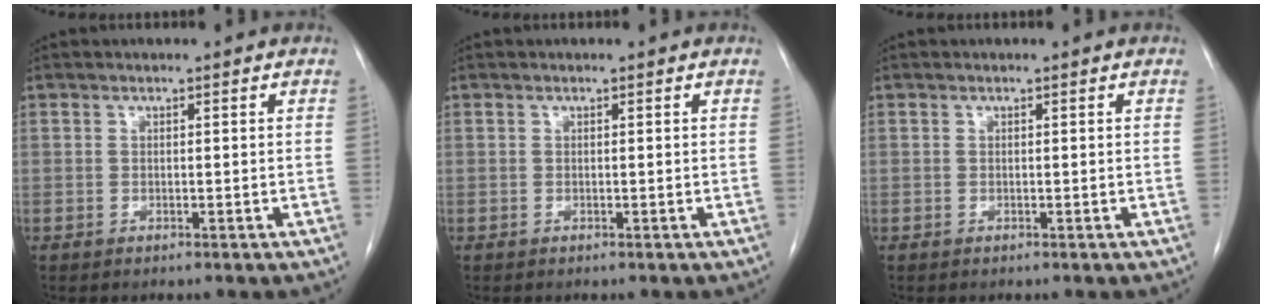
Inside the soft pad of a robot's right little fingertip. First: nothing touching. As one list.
[{"total": 0.0}, {"total": 0.0}]